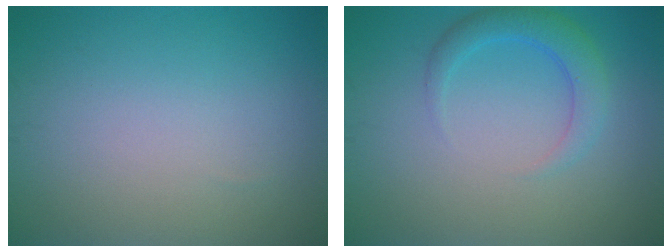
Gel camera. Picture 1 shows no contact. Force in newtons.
{"total": 2.8, "press": 2.8, "slide": 0.2}